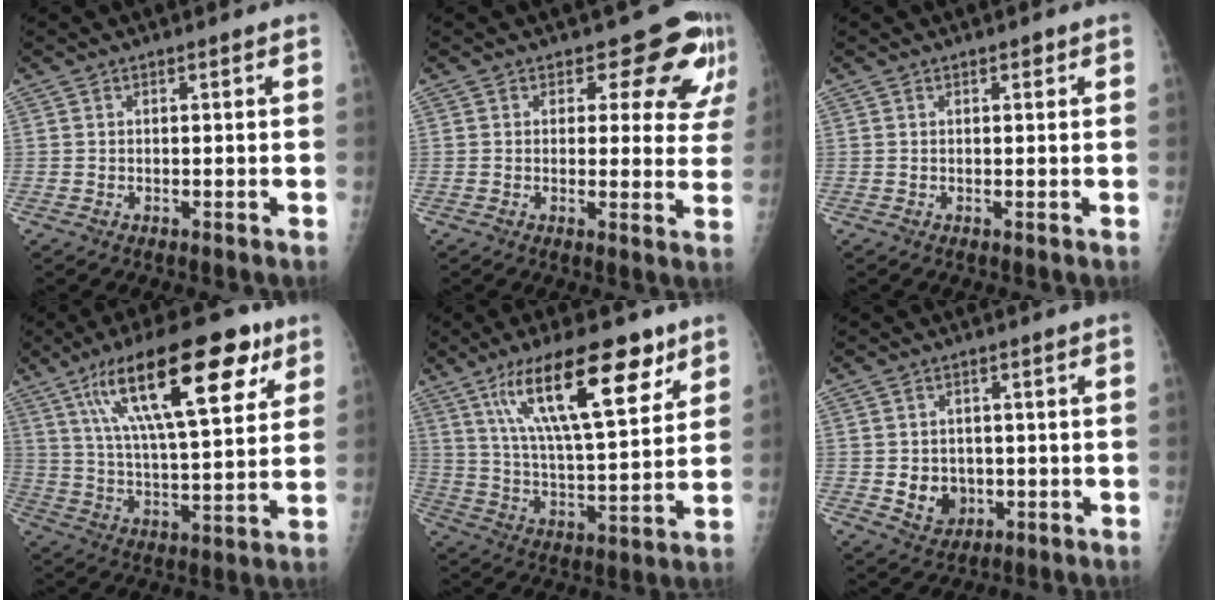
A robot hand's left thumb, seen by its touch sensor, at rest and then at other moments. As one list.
[{"total": 9.8, "force": [6.9, 5.3, 4.4], "torque": [-0.004, -0.037, 0.060]}, {"total": 0.8, "force": [0.5, 0.4, 0.5], "torque": [-0.002, -0.002, 0.006]}, {"total": 23.5, "force": [11.7, 7.9, 18.8], "torque": [-0.279, -0.018, 0.193]}, {"total": 19.8, "force": [11.1, 6.1, 15.2], "torque": [-0.227, -0.041, 0.194]}, {"total": 5.9, "force": [-0.8, 5.0, 2.9], "torque": [-0.020, 0.002, 0.000]}]